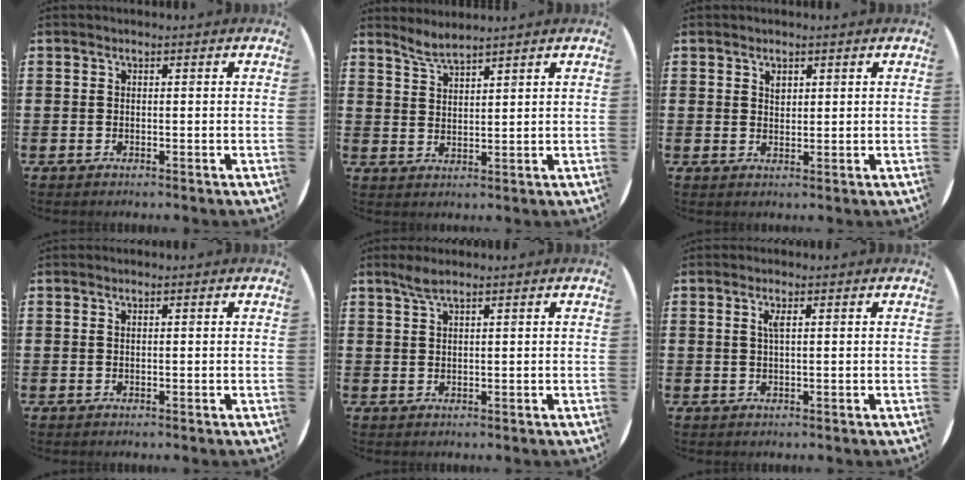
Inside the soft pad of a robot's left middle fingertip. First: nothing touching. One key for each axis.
{"total": 3.1, "fx": 3.0, "fy": -0.2, "fz": 0.4, "tx": -0.015, "ty": -0.008, "tz": 0.056}
{"total": 1.2, "fx": 1.0, "fy": 0.7, "fz": 0.3, "tx": 0.008, "ty": -0.003, "tz": 0.015}
{"total": 0.0}
{"total": 1.9, "fx": 1.5, "fy": 0.1, "fz": 1.2, "tx": -0.024, "ty": 0.003, "tz": 0.026}
{"total": 1.2, "fx": 0.5, "fy": 0.1, "fz": 1.1, "tx": -0.021, "ty": 0.003, "tz": 0.008}